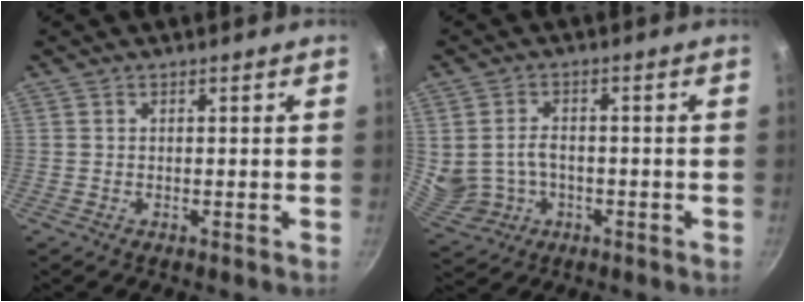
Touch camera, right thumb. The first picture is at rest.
{"total": 7.2, "force": [-1.1, 5.6, 4.3], "torque": [-0.067, 0.008, -0.001]}